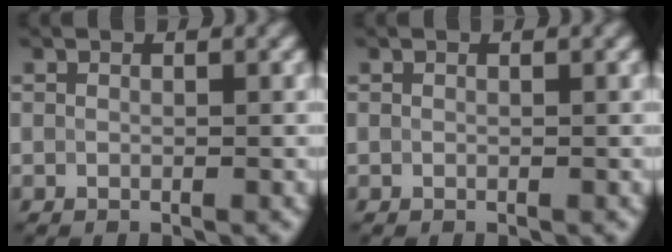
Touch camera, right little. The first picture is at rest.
{"total": 0.0}